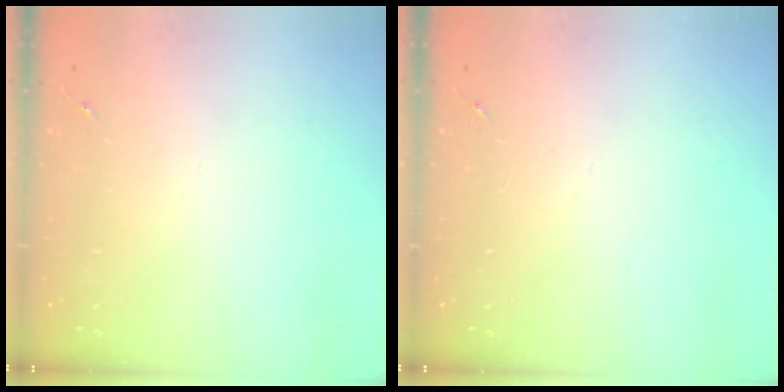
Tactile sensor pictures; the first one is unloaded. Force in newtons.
{"total": 0.0}